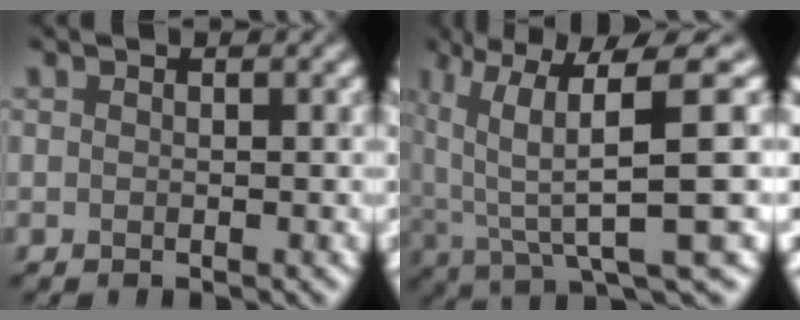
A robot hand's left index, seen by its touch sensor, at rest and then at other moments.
{"total": 9.5, "force": [2.6, 1.6, 9.0], "torque": [-0.145, 0.014, 0.059]}